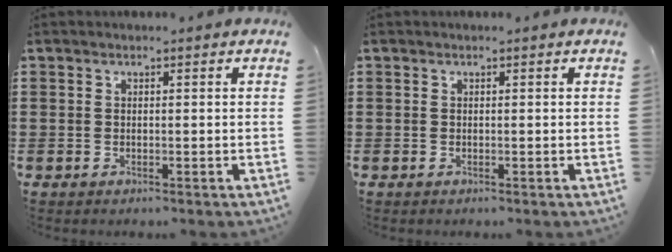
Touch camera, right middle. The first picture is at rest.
{"total": 0.0}